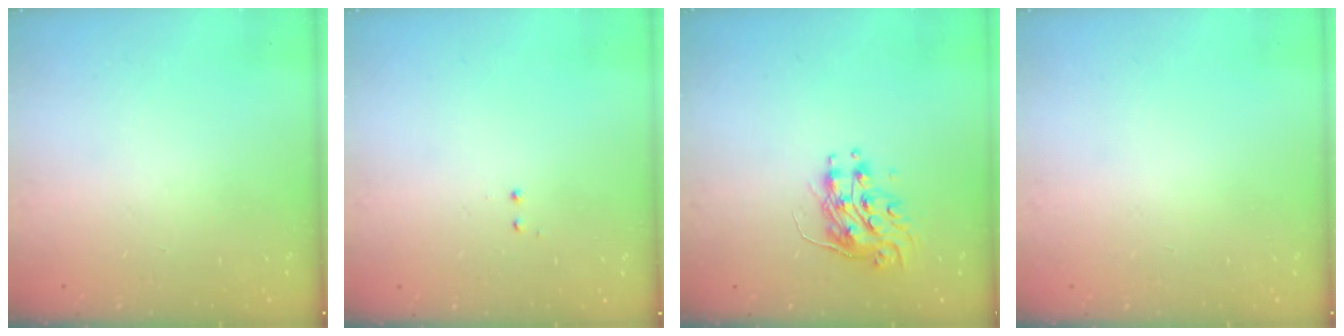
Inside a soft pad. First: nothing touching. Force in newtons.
{"total": 0.5, "press": 0.5, "slide": 0.3}
{"total": 8.8, "press": 8.8, "slide": 0.3}
{"total": 0.0}